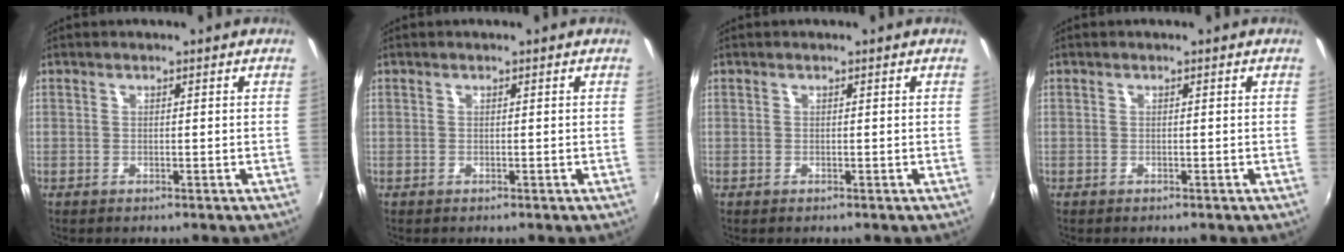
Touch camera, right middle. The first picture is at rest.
{"total": 0.0}
{"total": 0.0}
{"total": 0.0}